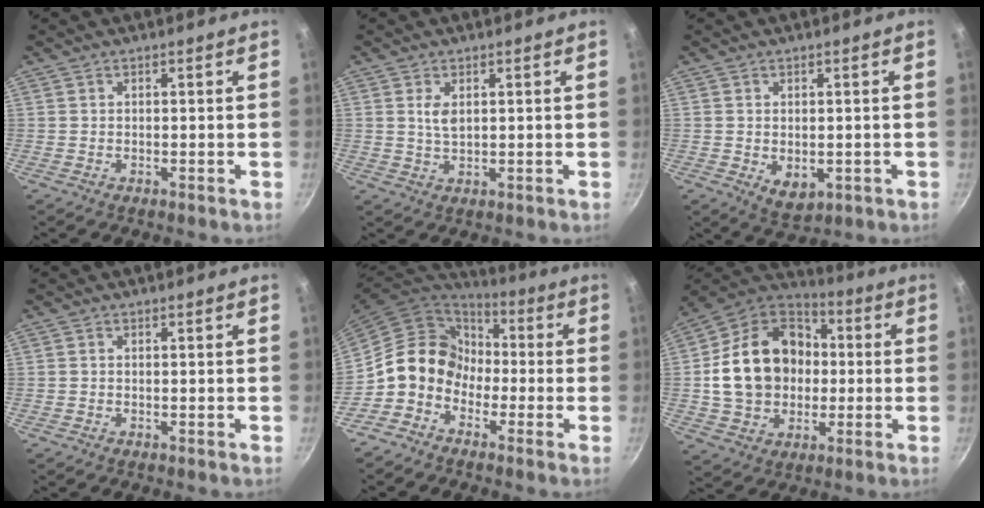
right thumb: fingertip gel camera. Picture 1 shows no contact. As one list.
[{"total": 2.9, "force": [0.9, 1.5, 2.3], "torque": [-0.040, -0.009, 0.019]}, {"total": 5.9, "force": [-0.5, 4.0, 4.3], "torque": [-0.055, -0.013, 0.007]}, {"total": 0.0}, {"total": 12.8, "force": [-3.4, 10.7, 6.2], "torque": [-0.073, 0.054, -0.089]}, {"total": 21.1, "force": [0.3, 16.9, 12.7], "torque": [-0.203, 0.041, 0.008]}]